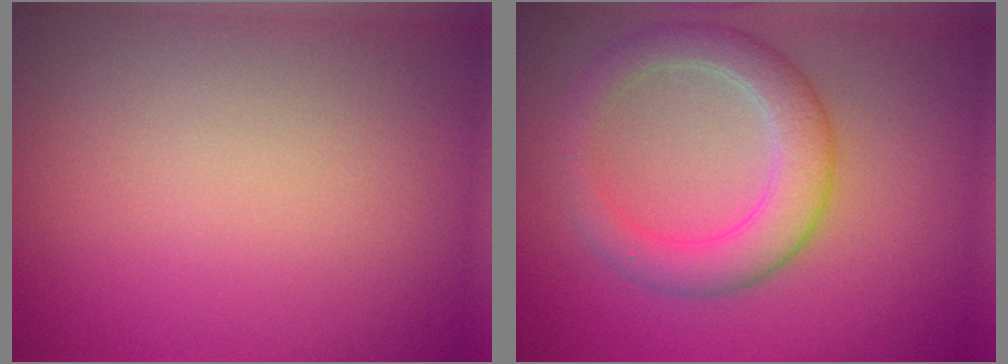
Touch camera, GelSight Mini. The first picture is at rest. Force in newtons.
{"total": 4.5, "press": 4.5, "slide": 0.3}